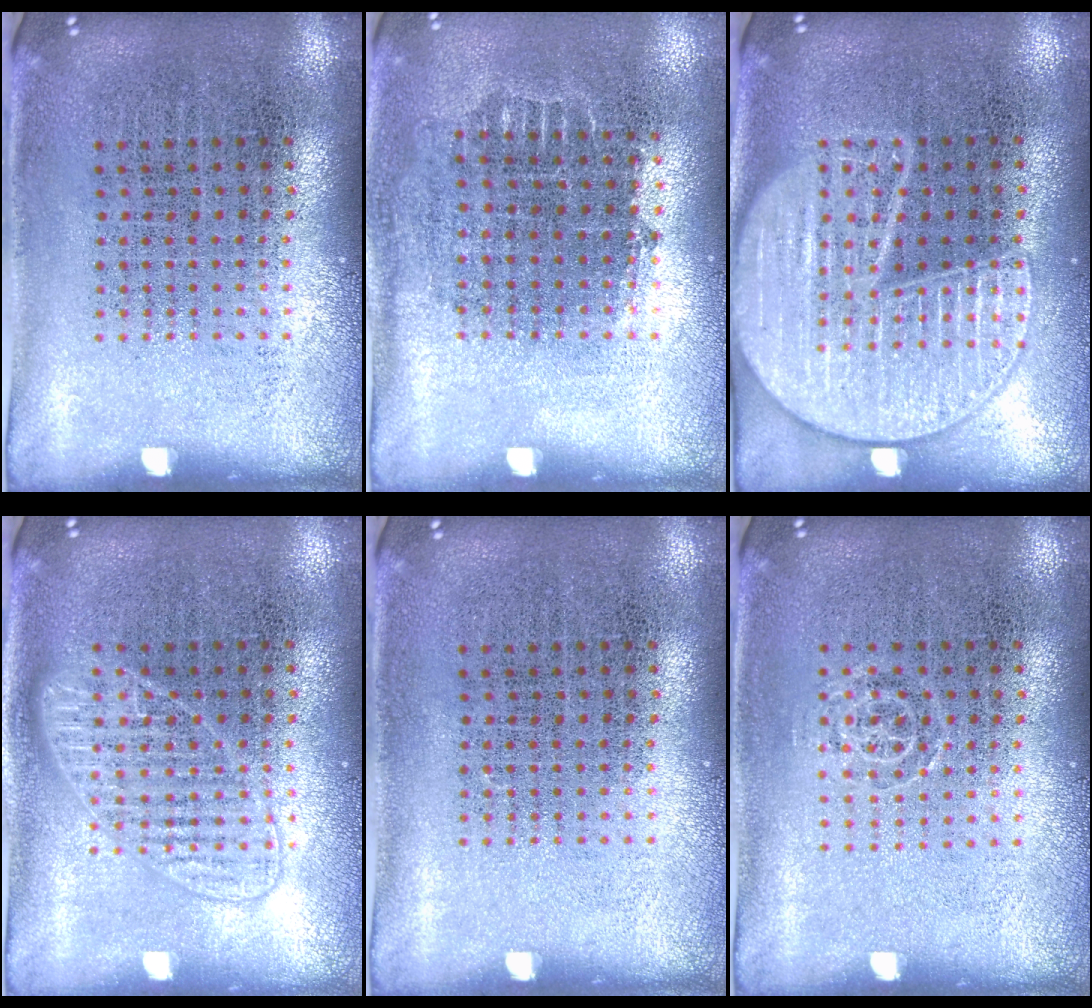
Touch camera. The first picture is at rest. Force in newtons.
{"total": 0.7, "press": 0.6, "slide": 0.3}
{"total": 3.5, "press": 3.5, "slide": 0.4}
{"total": 2.4, "press": 2.3, "slide": 0.4}
{"total": 0.0}
{"total": 0.7, "press": 0.5, "slide": 0.4}